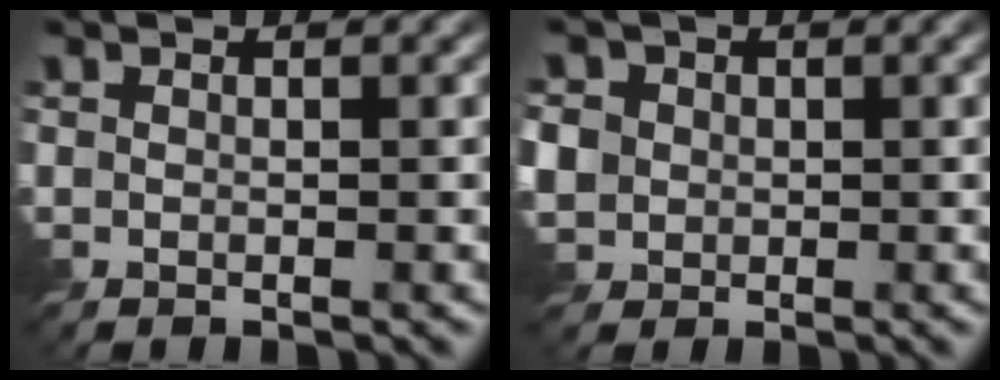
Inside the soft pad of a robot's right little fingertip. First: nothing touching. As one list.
[{"total": 5.3, "force": [0.6, 4.7, 2.3], "torque": [-0.077, 0.020, 0.007]}]